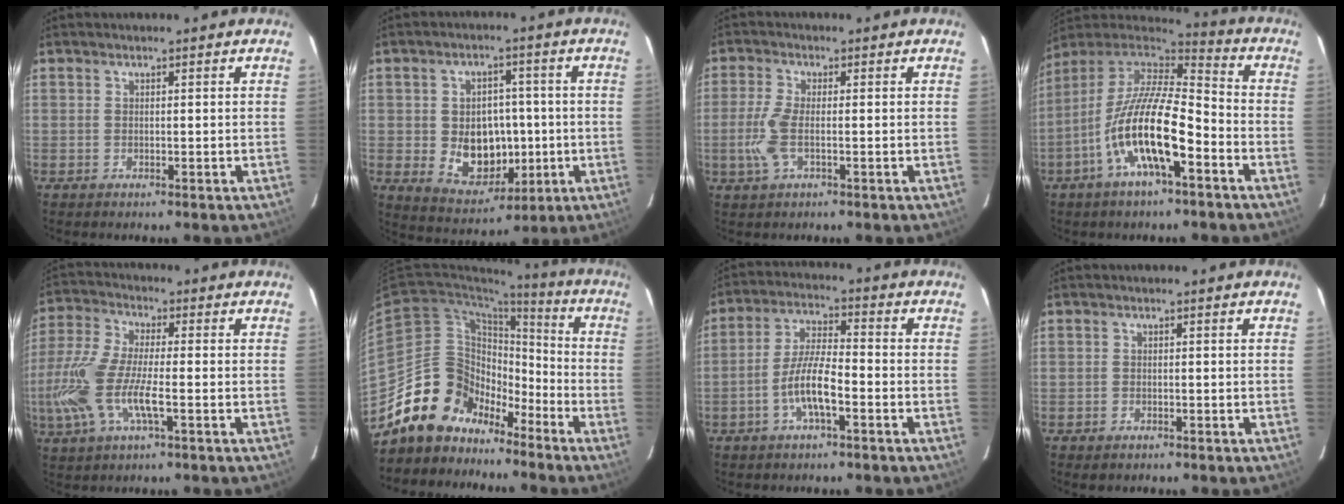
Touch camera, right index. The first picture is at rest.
{"total": 11.2, "force": [-1.3, 8.7, 6.9], "torque": [-0.140, 0.004, 0.002]}
{"total": 5.7, "force": [-1.2, 1.8, 5.2], "torque": [-0.122, -0.002, -0.027]}
{"total": 17.9, "force": [-7.4, 5.1, 15.5], "torque": [-0.296, -0.016, -0.147]}
{"total": 14.9, "force": [-3.8, 4.2, 13.8], "torque": [-0.302, -0.008, -0.079]}
{"total": 15.0, "force": [-11.1, 9.6, 3.1], "torque": [-0.065, 0.045, -0.193]}
{"total": 8.1, "force": [-3.5, 1.8, 7.1], "torque": [-0.146, 0.007, -0.064]}
{"total": 1.2, "force": [-0.9, 0.8, 0.4], "torque": [-0.008, -0.001, -0.014]}